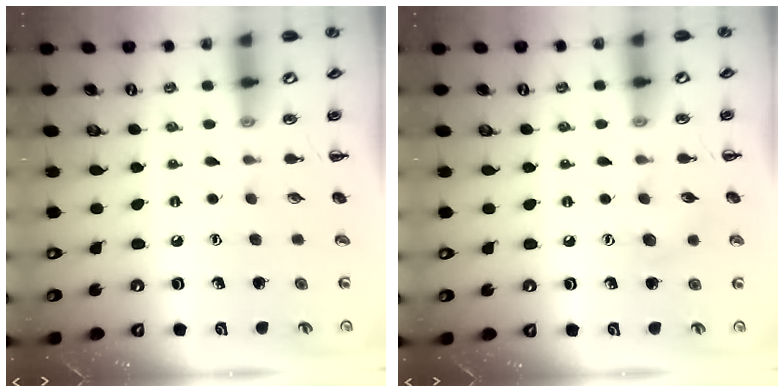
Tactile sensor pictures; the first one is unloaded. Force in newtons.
{"total": 5.7, "press": 5.5, "slide": 1.3}